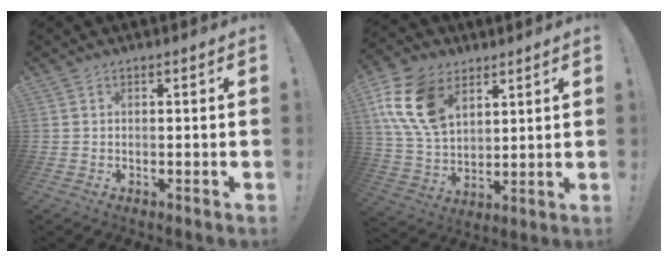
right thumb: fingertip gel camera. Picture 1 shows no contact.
{"total": 17.6, "force": [7.7, 11.8, 10.5], "torque": [-0.206, -0.028, 0.148]}